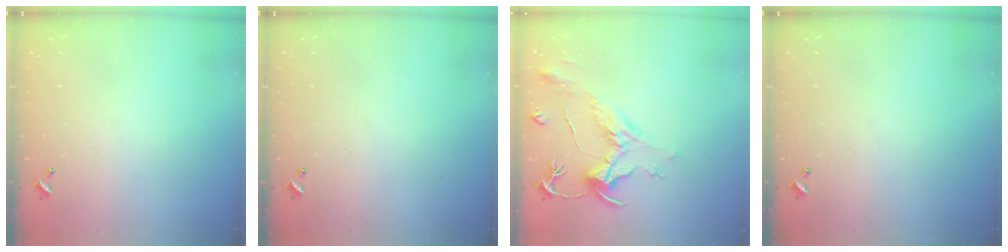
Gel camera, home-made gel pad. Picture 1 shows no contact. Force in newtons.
{"total": 0.0}
{"total": 2.1, "press": 1.7, "slide": 1.3}
{"total": 0.0}